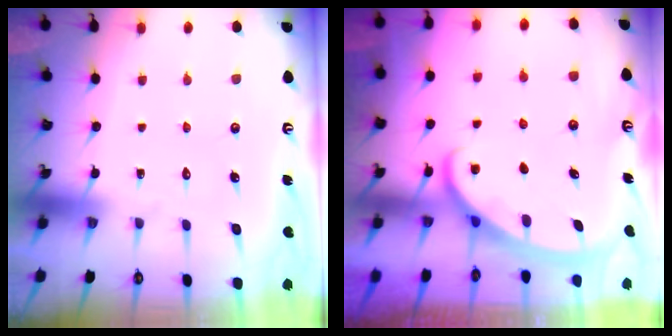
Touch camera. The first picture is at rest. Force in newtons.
{"total": 2.8, "press": 2.8, "slide": 0.4}